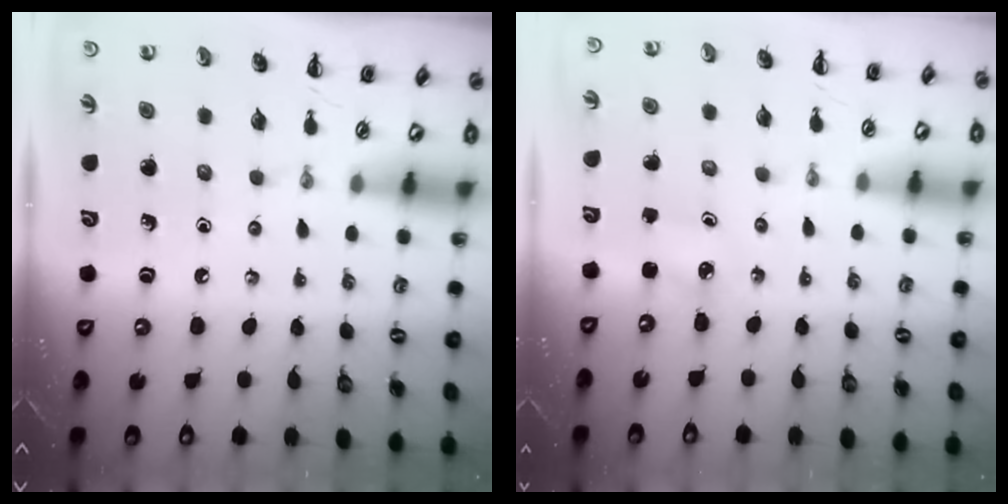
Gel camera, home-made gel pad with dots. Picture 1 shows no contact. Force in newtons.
{"total": 2.2, "press": 2.2, "slide": 0.3}